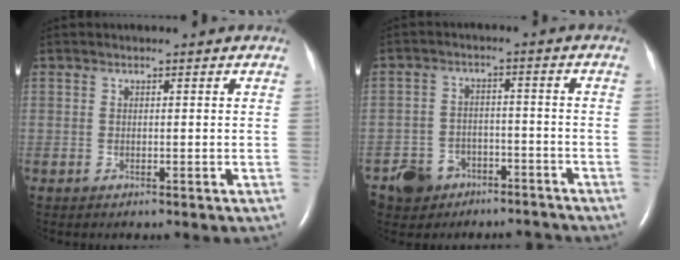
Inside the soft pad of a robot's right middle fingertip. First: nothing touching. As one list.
[{"total": 8.2, "force": [-5.8, 5.8, 1.1], "torque": [-0.028, 0.013, -0.087]}]